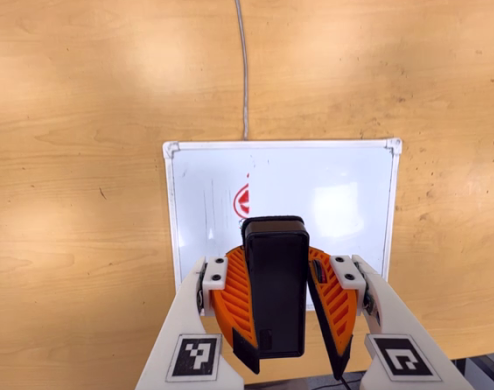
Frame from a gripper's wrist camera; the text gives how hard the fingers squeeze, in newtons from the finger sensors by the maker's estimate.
{"total": 9.8, "left": 9.6, "right": 10.0}